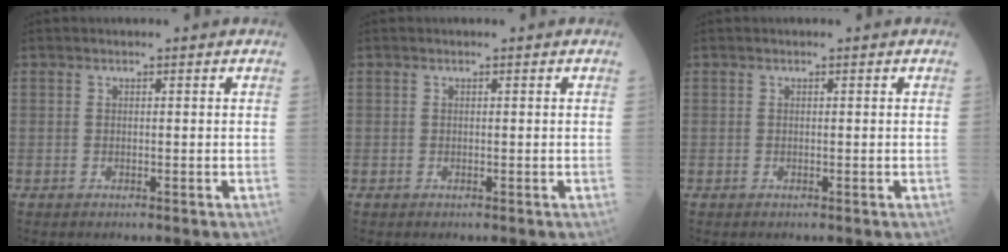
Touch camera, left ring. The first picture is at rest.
{"total": 0.0}
{"total": 0.0}